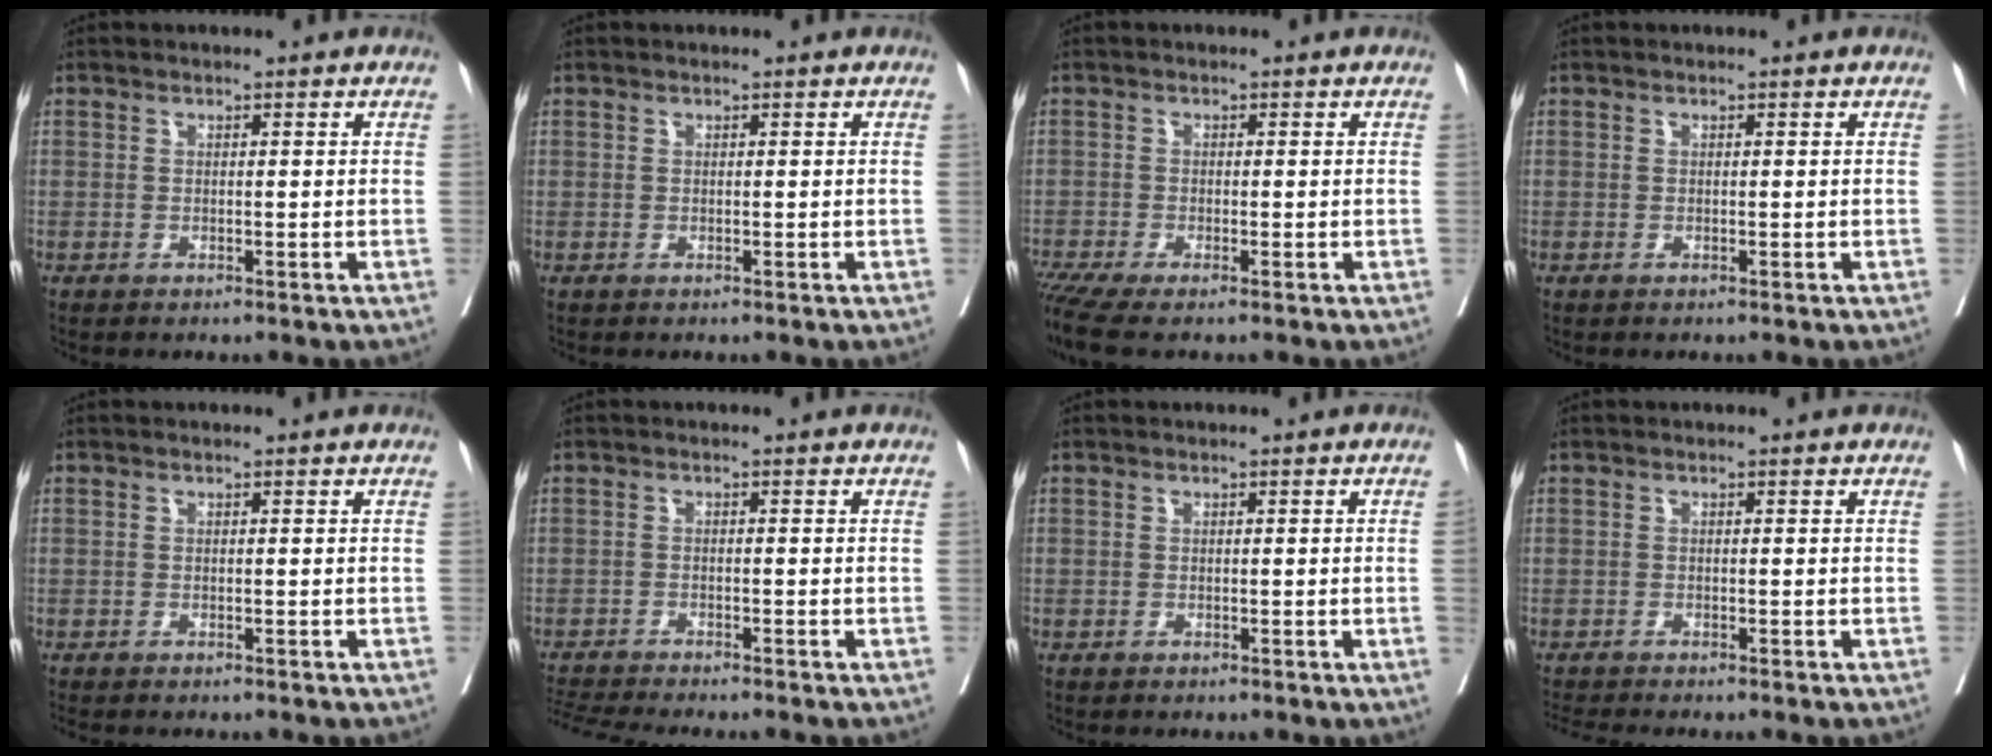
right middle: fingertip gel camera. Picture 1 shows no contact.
{"total": 0.0}
{"total": 3.9, "force": [-3.0, 0.1, 2.5], "torque": [-0.051, -0.012, -0.061]}
{"total": 0.0}
{"total": 2.1, "force": [-1.8, 0.4, 0.9], "torque": [-0.018, -0.006, -0.024]}
{"total": 6.0, "force": [-5.6, -1.1, 1.8], "torque": [-0.033, -0.017, -0.094]}
{"total": 0.6, "force": [-0.1, -0.2, 0.6], "torque": [-0.009, -0.001, -0.002]}
{"total": 2.7, "force": [-2.5, -0.8, 0.6], "torque": [-0.018, -0.015, -0.046]}